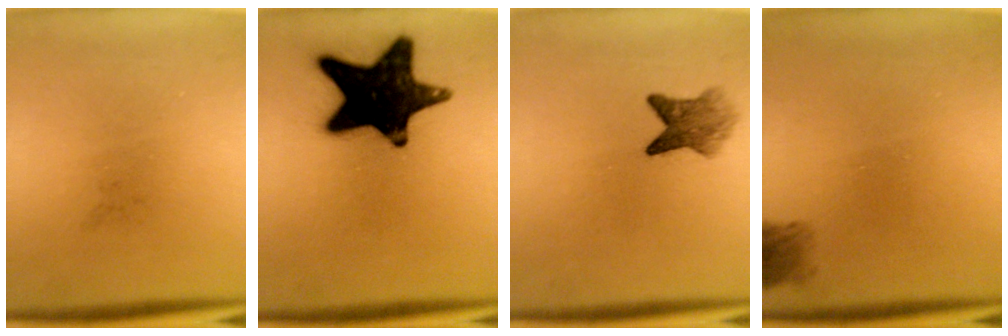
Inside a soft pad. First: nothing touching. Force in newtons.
{"total": 18.2}
{"total": 4.2}
{"total": 2.1}